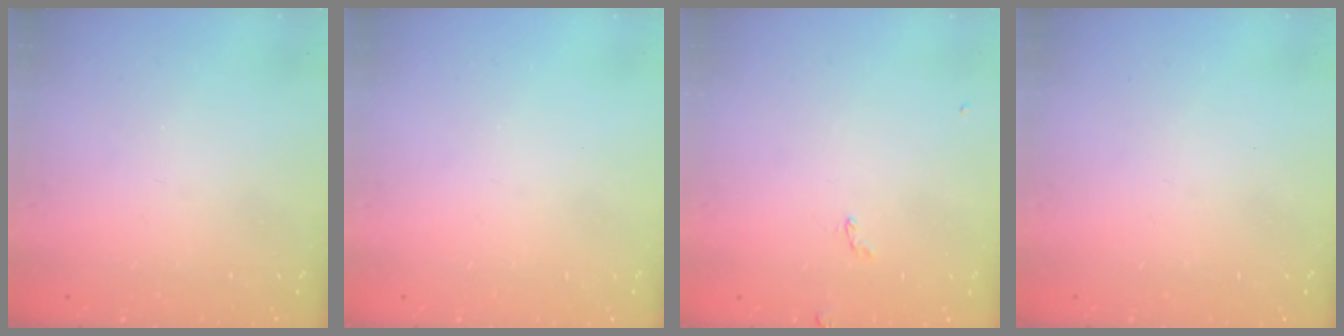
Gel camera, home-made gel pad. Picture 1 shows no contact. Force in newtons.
{"total": 0.0}
{"total": 3.0, "press": 2.9, "slide": 0.4}
{"total": 0.0}